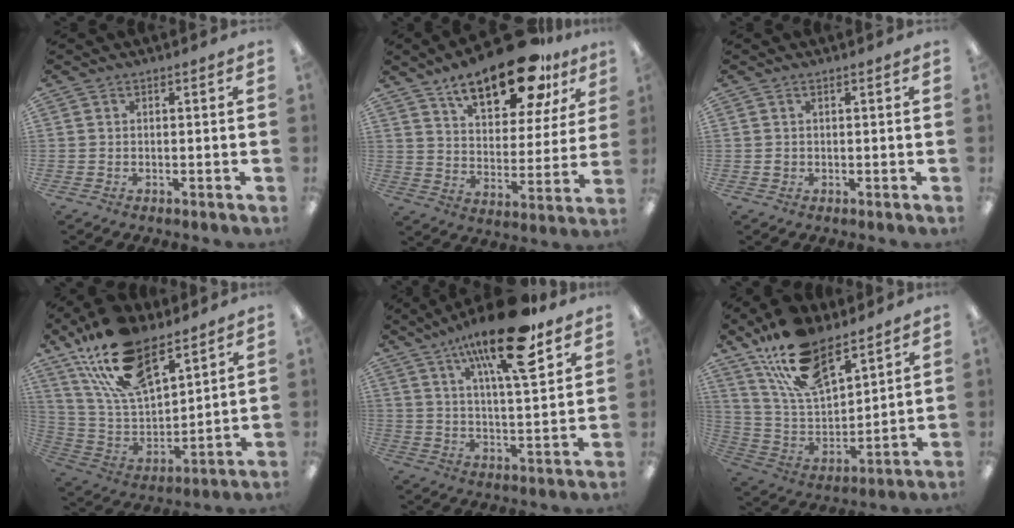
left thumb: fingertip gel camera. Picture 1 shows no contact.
{"total": 18.9, "force": [12.8, 8.0, 11.4], "torque": [-0.172, -0.063, 0.213]}
{"total": 0.8, "force": [0.2, 0.6, 0.3], "torque": [-0.009, 0.005, 0.003]}
{"total": 21.7, "force": [15.0, 9.7, 12.3], "torque": [-0.241, -0.067, 0.273]}
{"total": 18.9, "force": [11.8, 5.4, 13.8], "torque": [-0.222, -0.053, 0.186]}
{"total": 19.4, "force": [13.6, 8.7, 10.7], "torque": [-0.211, -0.059, 0.246]}